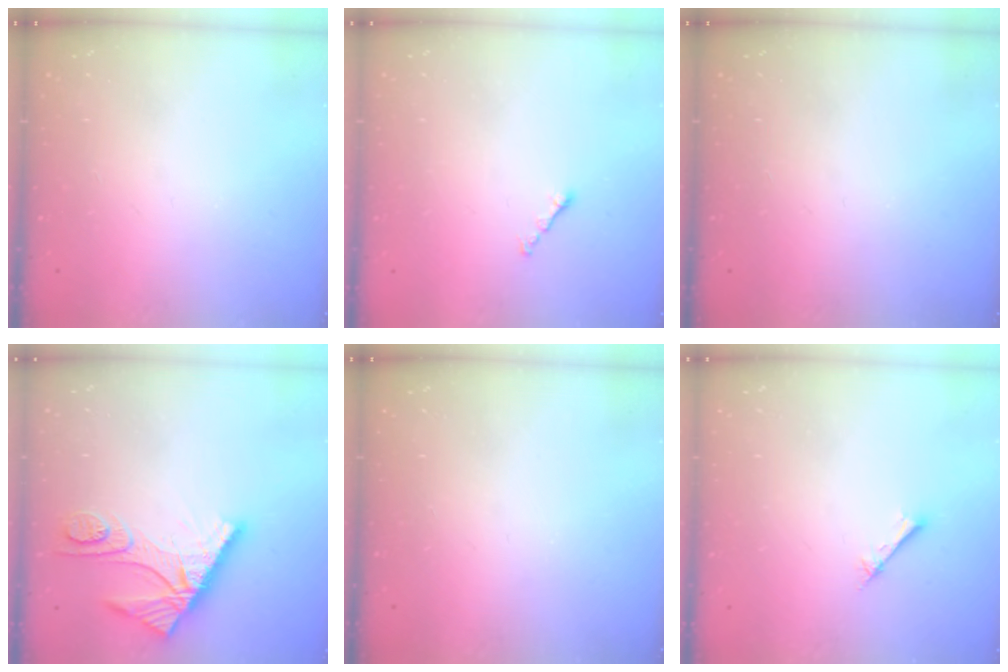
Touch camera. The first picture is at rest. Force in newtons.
{"total": 0.8, "press": 0.7, "slide": 0.4}
{"total": 0.0}
{"total": 10.7, "press": 10.6, "slide": 1.1}
{"total": 0.0}
{"total": 2.7, "press": 2.6, "slide": 0.3}